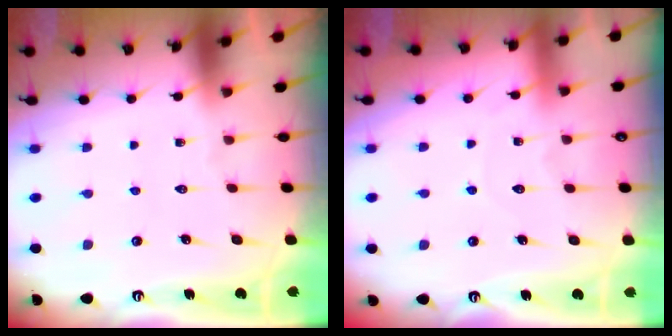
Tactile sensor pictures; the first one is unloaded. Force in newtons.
{"total": 3.7, "press": 3.7, "slide": 0.4}